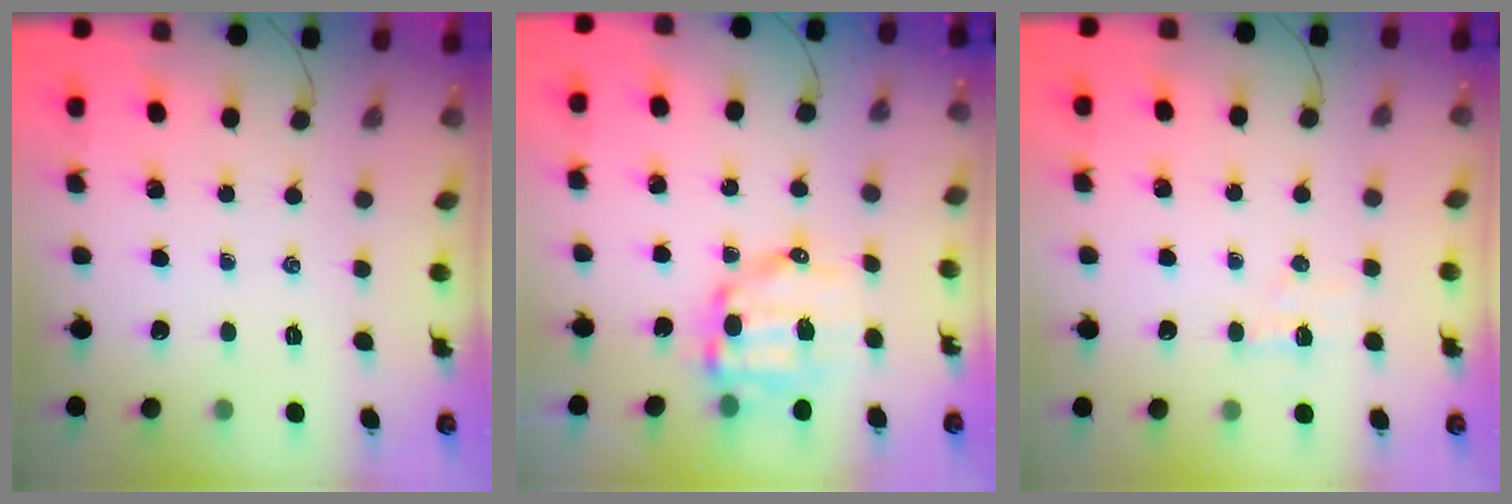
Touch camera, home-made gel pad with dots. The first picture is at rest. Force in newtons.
{"total": 9.9, "press": 9.7, "slide": 2.0}
{"total": 4.5, "press": 4.3, "slide": 1.3}